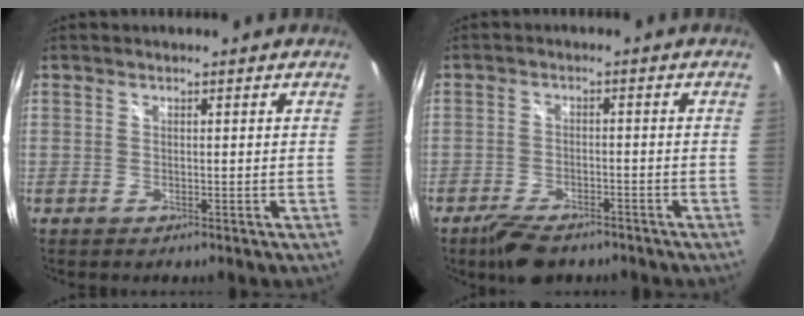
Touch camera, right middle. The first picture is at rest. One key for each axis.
{"total": 7.1, "fx": -5.7, "fy": 2.6, "fz": 3.5, "tx": -0.083, "ty": -0.007, "tz": -0.093}